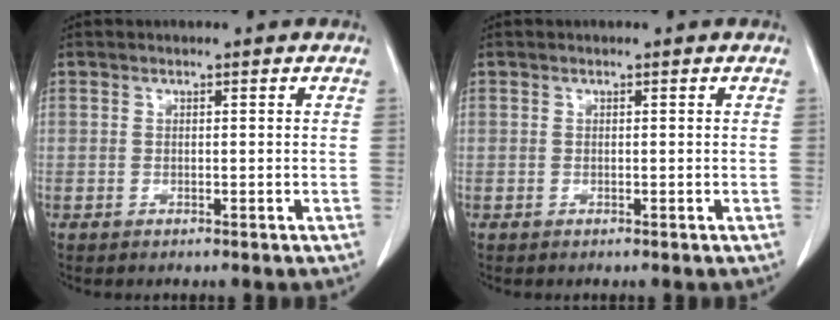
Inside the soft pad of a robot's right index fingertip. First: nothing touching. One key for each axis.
{"total": 0.0}